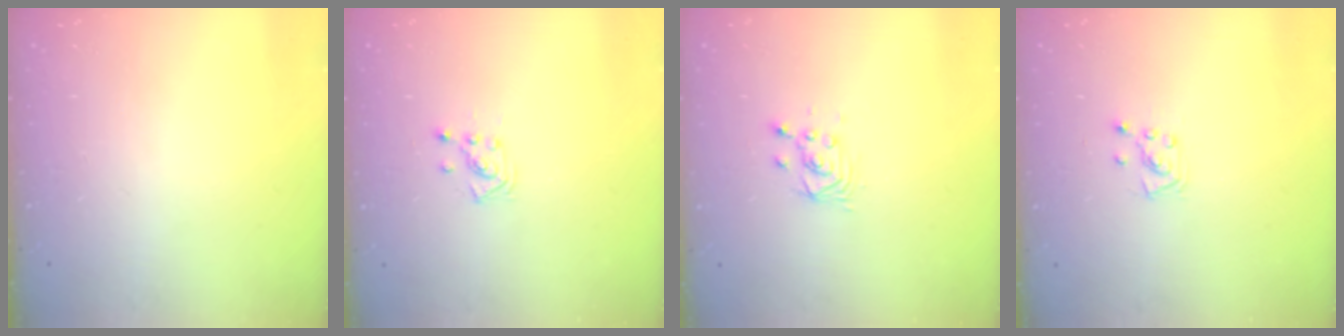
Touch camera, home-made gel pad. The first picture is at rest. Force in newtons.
{"total": 2.0, "press": 1.9, "slide": 0.8}
{"total": 2.7, "press": 2.7, "slide": 0.1}
{"total": 4.9, "press": 4.9, "slide": 0.5}